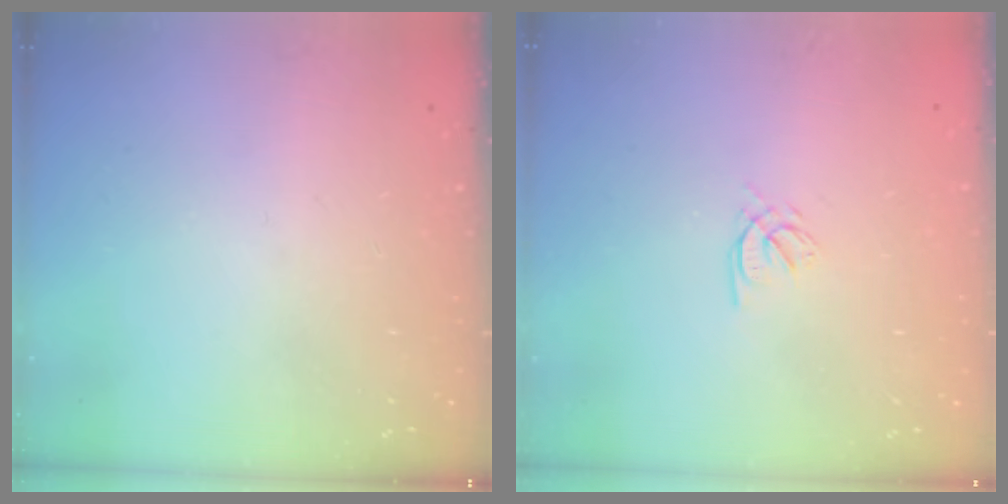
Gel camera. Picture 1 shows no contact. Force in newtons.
{"total": 2.1, "press": 2.1, "slide": 0.1}